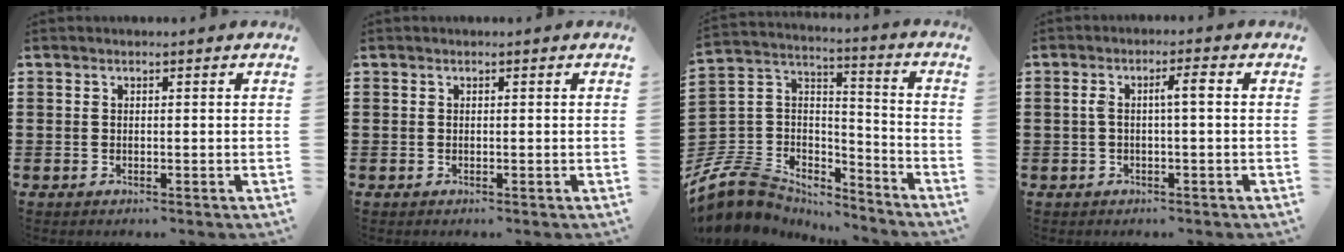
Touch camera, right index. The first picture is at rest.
{"total": 0.0}
{"total": 9.1, "force": [-7.5, 5.1, 1.6], "torque": [-0.076, 0.002, -0.152]}
{"total": 3.1, "force": [0.0, 0.3, 3.0], "torque": [-0.059, 0.004, -0.005]}